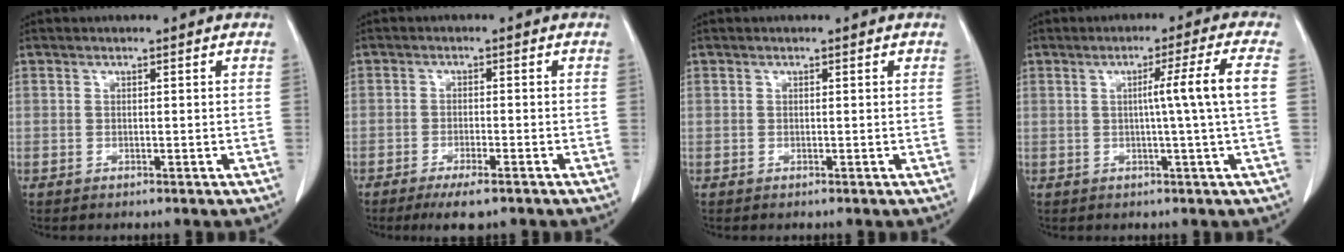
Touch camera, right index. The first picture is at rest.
{"total": 4.7, "force": [-3.2, 0.9, 3.3], "torque": [-0.057, -0.008, -0.046]}
{"total": 0.0}
{"total": 6.5, "force": [0.3, -2.0, 6.2], "torque": [-0.094, 0.004, 0.007]}